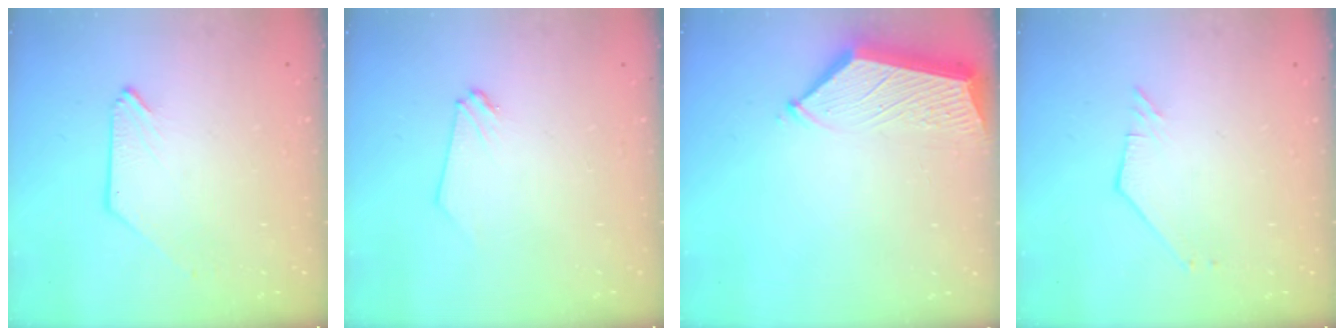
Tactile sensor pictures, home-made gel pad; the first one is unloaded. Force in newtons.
{"total": 0.0}
{"total": 5.8, "press": 5.8, "slide": 0.3}
{"total": 1.8, "press": 1.8, "slide": 0.1}